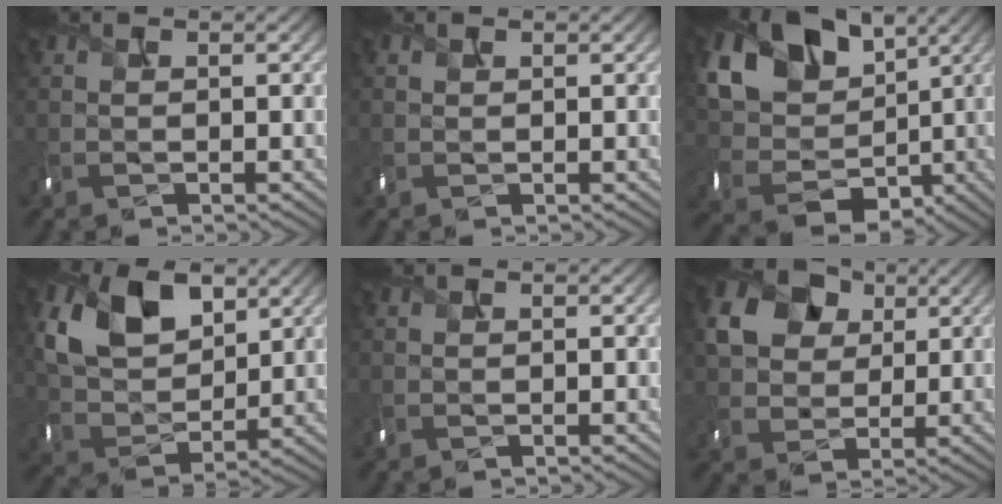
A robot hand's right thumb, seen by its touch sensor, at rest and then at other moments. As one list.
[{"total": 0.6, "force": [0.2, 0.5, 0.2], "torque": [-0.007, -0.002, 0.007]}, {"total": 14.2, "force": [4.1, 11.2, 7.7], "torque": [-0.194, 0.008, 0.085]}, {"total": 10.0, "force": [4.2, 6.5, 6.3], "torque": [-0.146, -0.004, 0.081]}, {"total": 0.0}, {"total": 7.6, "force": [2.8, 6.1, 3.5], "torque": [-0.096, 0.002, 0.044]}]